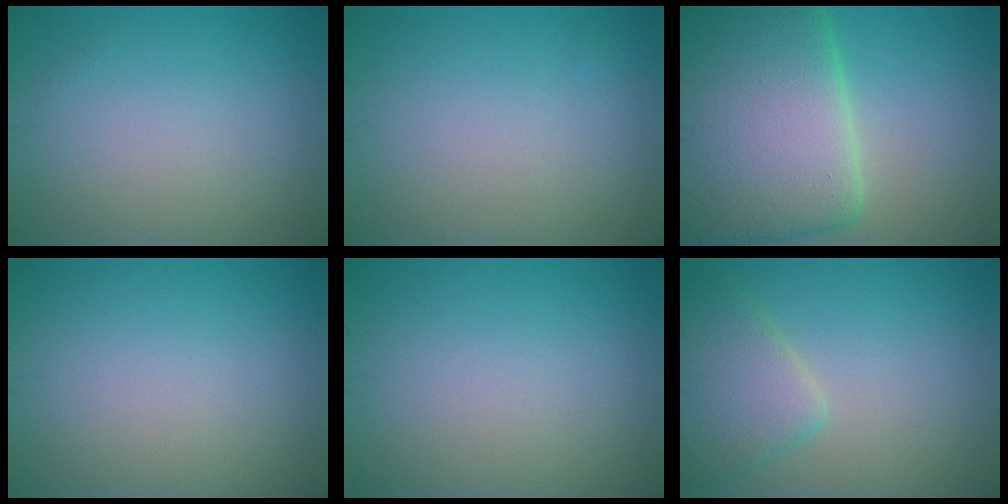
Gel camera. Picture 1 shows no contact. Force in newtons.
{"total": 0.0}
{"total": 16.6, "press": 16.6, "slide": 1.0}
{"total": 0.0}
{"total": 0.0}
{"total": 4.3, "press": 4.3, "slide": 0.3}